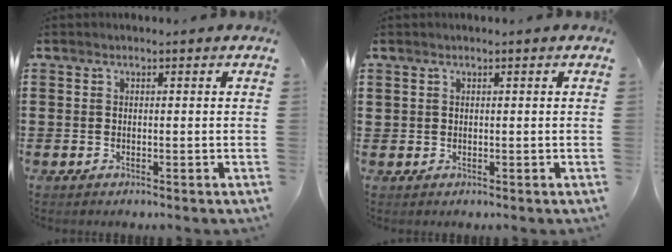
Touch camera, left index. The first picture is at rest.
{"total": 0.6, "force": [0.4, 0.5, 0.1], "torque": [-0.004, 0.003, 0.008]}